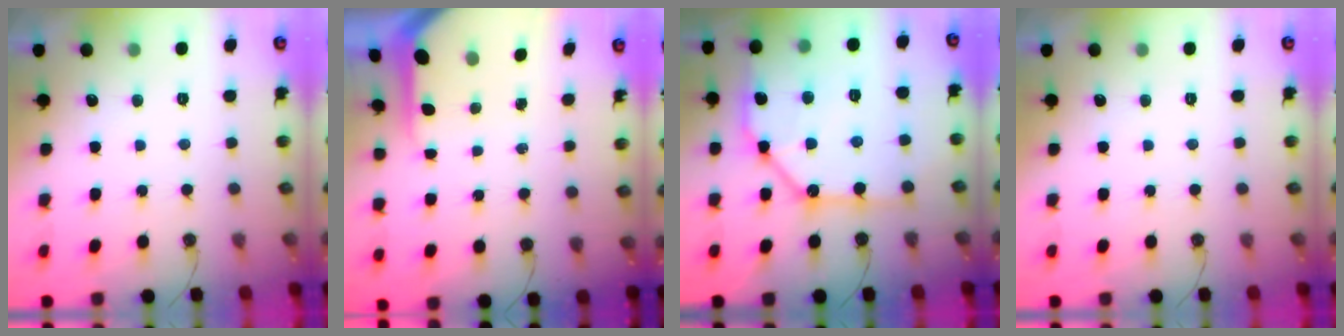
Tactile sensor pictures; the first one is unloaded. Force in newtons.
{"total": 7.2, "press": 7.2, "slide": 0.7}
{"total": 15.7, "press": 15.6, "slide": 1.2}
{"total": 0.0}